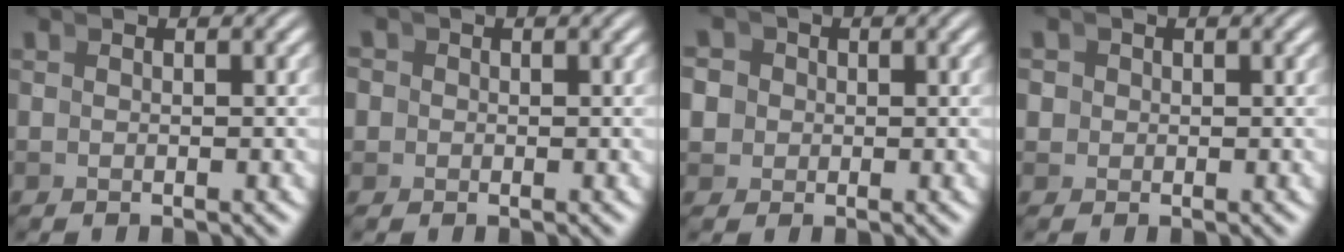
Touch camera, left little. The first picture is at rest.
{"total": 2.9, "force": [-0.3, 2.8, 0.7], "torque": [-0.019, -0.003, -0.010]}
{"total": 4.7, "force": [0.0, 4.4, 1.6], "torque": [-0.038, -0.006, -0.005]}
{"total": 2.7, "force": [-0.1, 2.6, 0.7], "torque": [-0.020, -0.003, -0.004]}